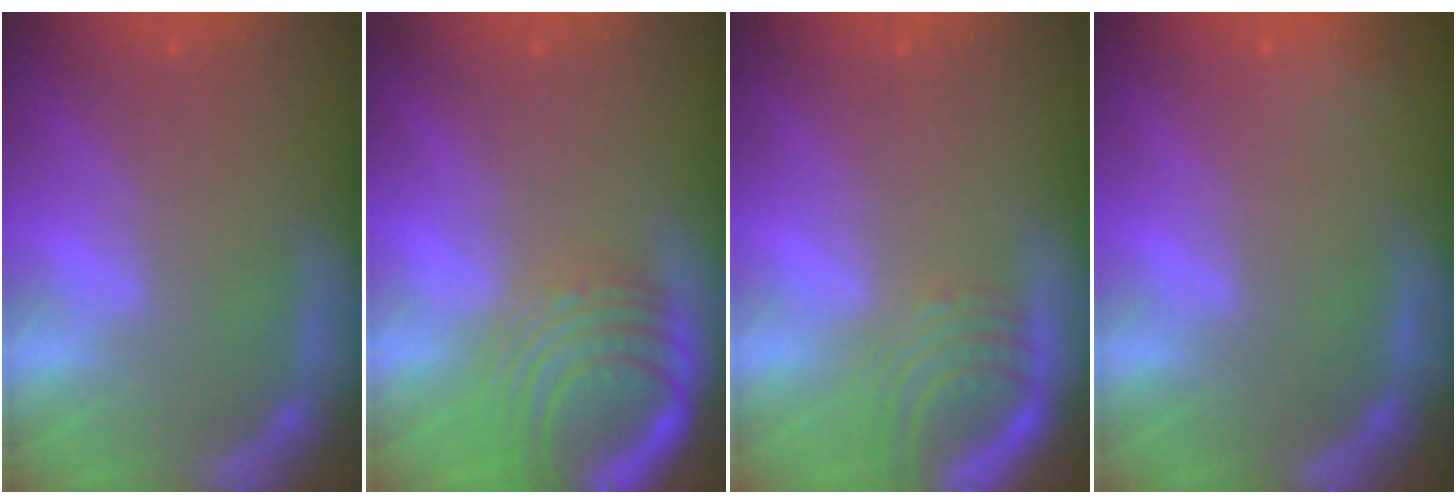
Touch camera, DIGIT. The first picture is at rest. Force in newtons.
{"total": 9.1}
{"total": 5.0}
{"total": 1.9}